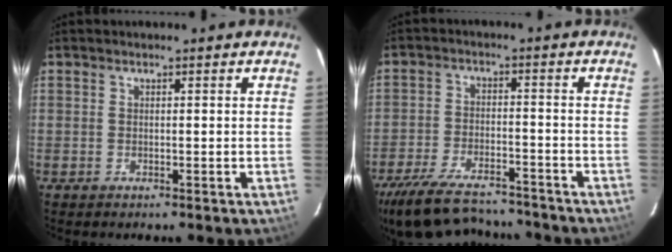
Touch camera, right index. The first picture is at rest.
{"total": 19.8, "force": [-16.8, 6.3, 8.2], "torque": [-0.185, -0.010, -0.258]}